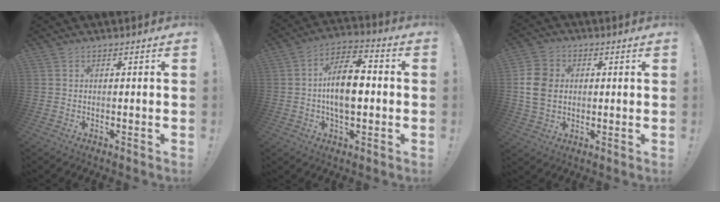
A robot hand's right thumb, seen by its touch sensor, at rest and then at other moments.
{"total": 12.8, "force": [-1.0, 6.9, 10.7], "torque": [-0.187, 0.011, -0.021]}
{"total": 10.5, "force": [0.7, 8.5, 6.1], "torque": [-0.117, 0.009, 0.016]}